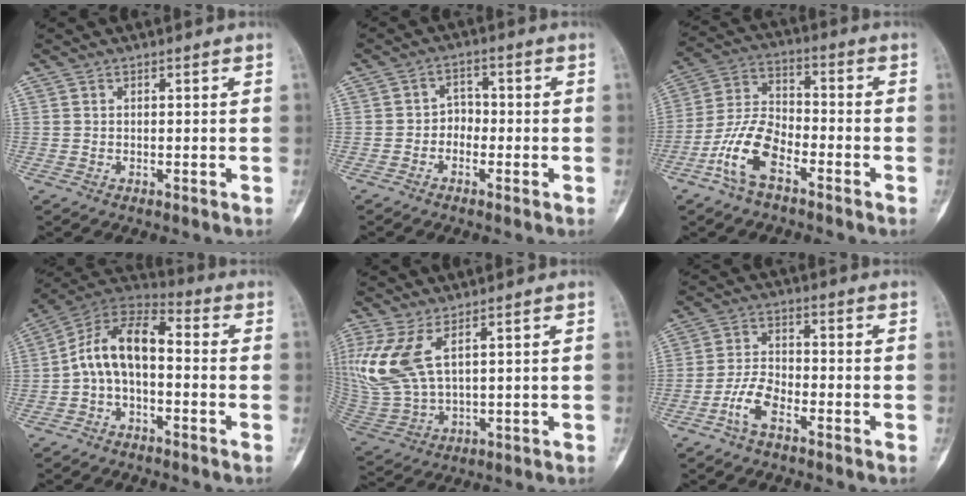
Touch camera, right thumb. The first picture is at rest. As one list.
[{"total": 3.1, "force": [-1.2, 2.5, 1.2], "torque": [0.006, 0.016, -0.032]}, {"total": 10.6, "force": [-5.6, 5.2, 7.4], "torque": [-0.150, 0.034, -0.115]}, {"total": 11.2, "force": [-1.5, 6.3, 9.2], "torque": [-0.155, 0.049, -0.042]}, {"total": 11.8, "force": [5.0, 5.1, 9.5], "torque": [-0.226, -0.015, 0.117]}, {"total": 5.8, "force": [-3.5, 2.6, 3.9], "torque": [-0.075, 0.022, -0.072]}]